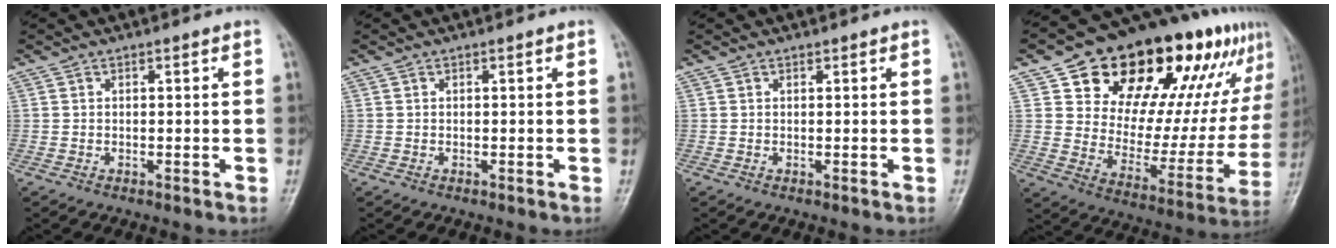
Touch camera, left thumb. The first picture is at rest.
{"total": 0.0}
{"total": 0.0}
{"total": 30.9, "force": [17.2, 15.6, 20.3], "torque": [-0.253, -0.022, 0.266]}